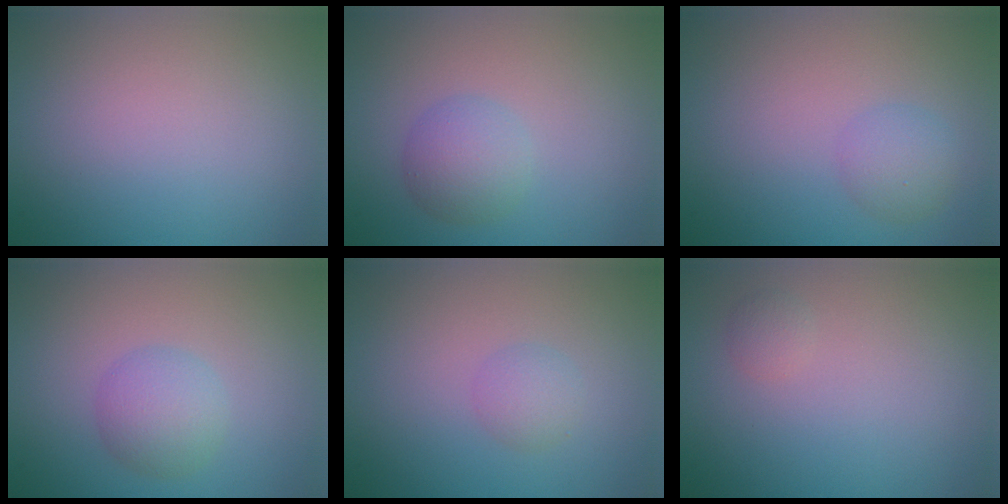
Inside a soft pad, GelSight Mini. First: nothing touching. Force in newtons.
{"total": 2.8, "press": 2.8, "slide": 0.1}
{"total": 2.1, "press": 2.1, "slide": 0.1}
{"total": 2.9, "press": 2.9, "slide": 0.0}
{"total": 1.5, "press": 1.5, "slide": 0.1}
{"total": 0.8, "press": 0.8, "slide": 0.1}